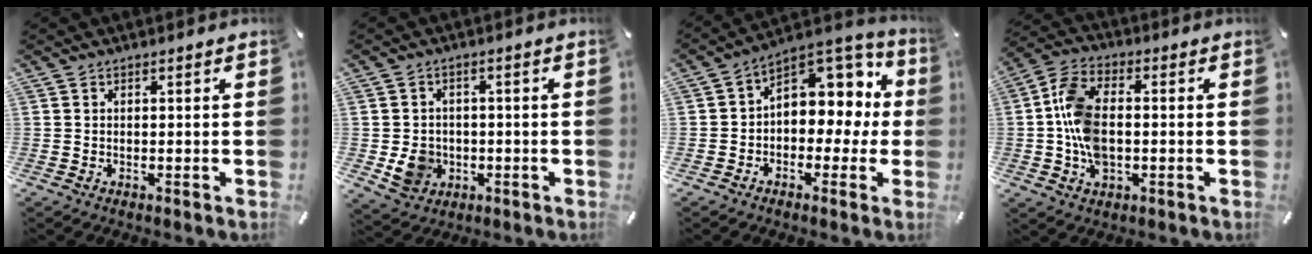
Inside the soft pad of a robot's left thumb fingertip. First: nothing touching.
{"total": 6.7, "force": [-1.4, 6.2, 2.0], "torque": [-0.043, 0.009, -0.022]}
{"total": 8.4, "force": [2.5, 7.0, 3.9], "torque": [-0.049, -0.028, 0.049]}
{"total": 10.3, "force": [-1.1, 6.5, 7.9], "torque": [-0.182, 0.005, -0.022]}